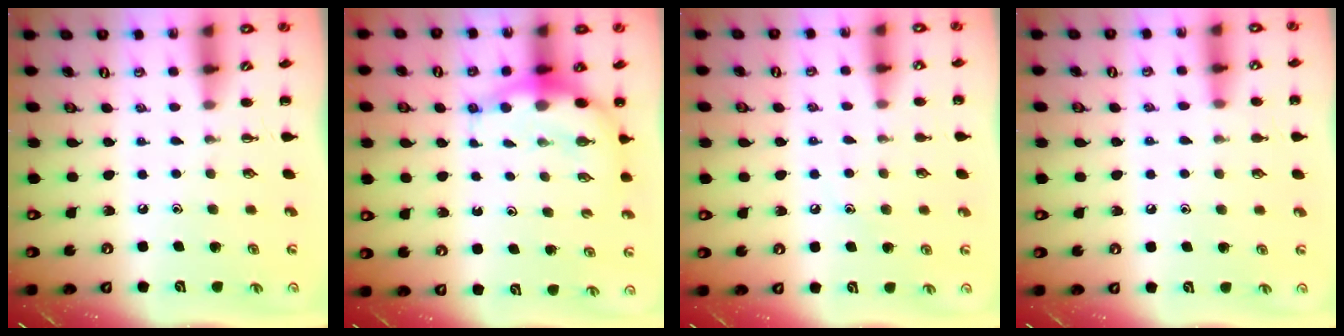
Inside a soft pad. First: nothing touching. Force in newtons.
{"total": 7.0, "press": 6.8, "slide": 1.6}
{"total": 6.7, "press": 6.5, "slide": 1.7}
{"total": 7.2, "press": 6.9, "slide": 2.0}